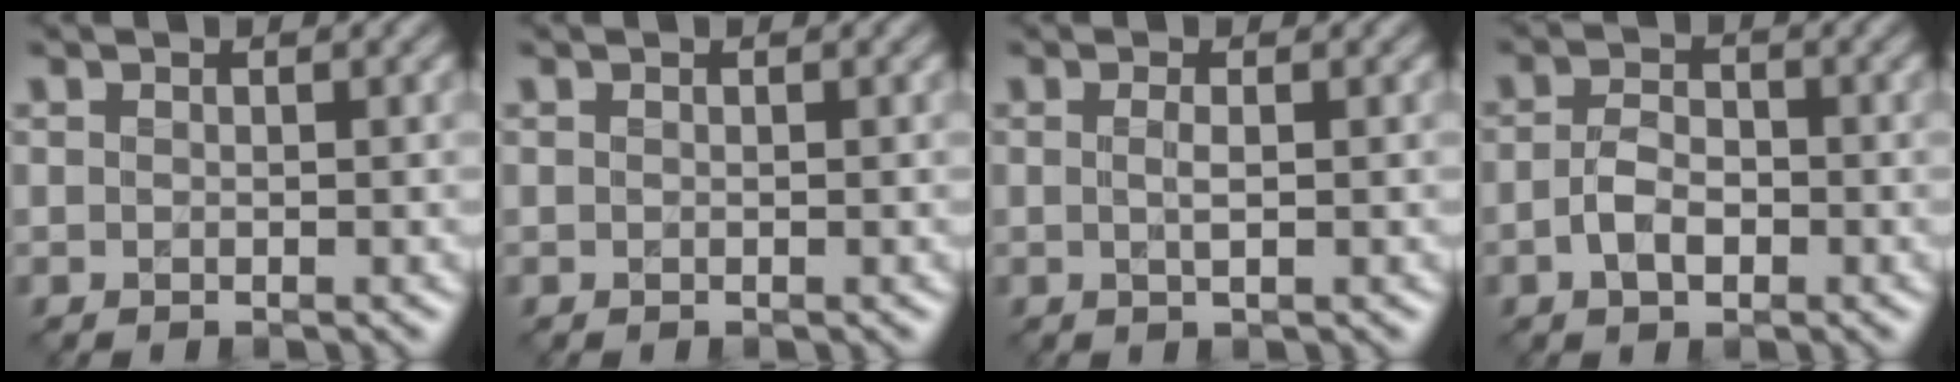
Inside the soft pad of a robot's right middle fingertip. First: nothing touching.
{"total": 0.0}
{"total": 1.3, "force": [0.0, 0.3, 1.2], "torque": [-0.023, 0.000, -0.001]}
{"total": 2.8, "force": [-0.8, 1.7, 2.0], "torque": [-0.040, 0.001, -0.017]}